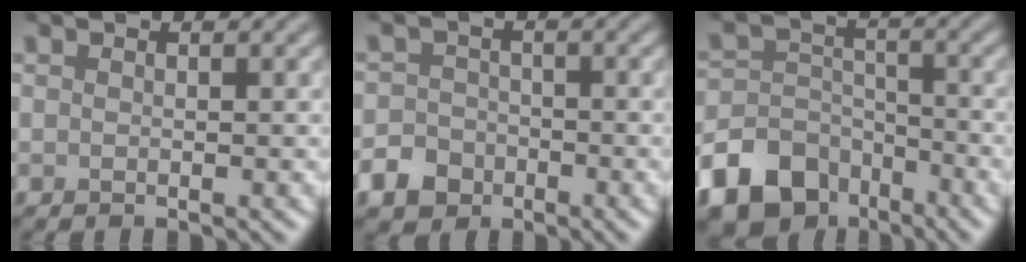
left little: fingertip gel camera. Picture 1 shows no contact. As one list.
[{"total": 3.6, "force": [-2.1, 2.8, 1.0], "torque": [-0.018, -0.003, -0.044]}, {"total": 10.5, "force": [-7.1, 6.9, 3.6], "torque": [-0.067, -0.013, -0.133]}]